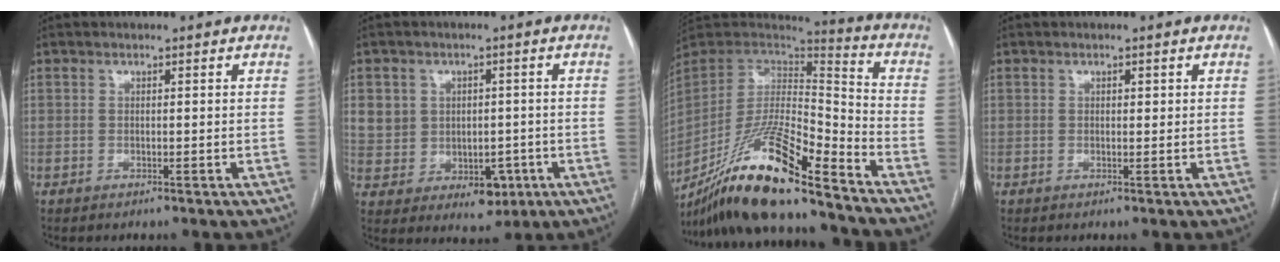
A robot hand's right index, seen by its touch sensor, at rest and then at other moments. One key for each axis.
{"total": 9.6, "fx": 0.1, "fy": 8.8, "fz": 3.9, "tx": -0.062, "ty": 0.027, "tz": 0.030}
{"total": 19.3, "fx": -15.0, "fy": 1.8, "fz": 11.9, "tx": -0.244, "ty": -0.006, "tz": -0.280}
{"total": 0.9, "fx": 0.4, "fy": 0.4, "fz": 0.6, "tx": -0.008, "ty": 0.001, "tz": 0.005}